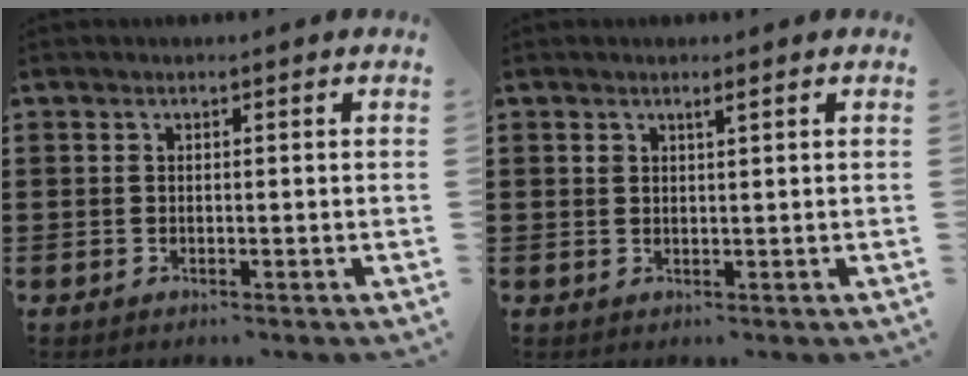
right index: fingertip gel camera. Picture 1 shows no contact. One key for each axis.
{"total": 1.0, "fx": 0.7, "fy": 0.3, "fz": 0.7, "tx": -0.015, "ty": 0.002, "tz": 0.011}